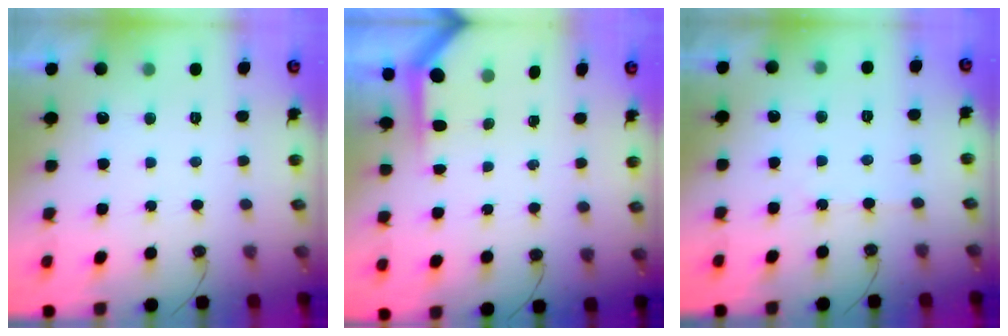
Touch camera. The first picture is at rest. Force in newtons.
{"total": 3.5, "press": 3.5, "slide": 0.3}
{"total": 1.7, "press": 1.6, "slide": 0.3}